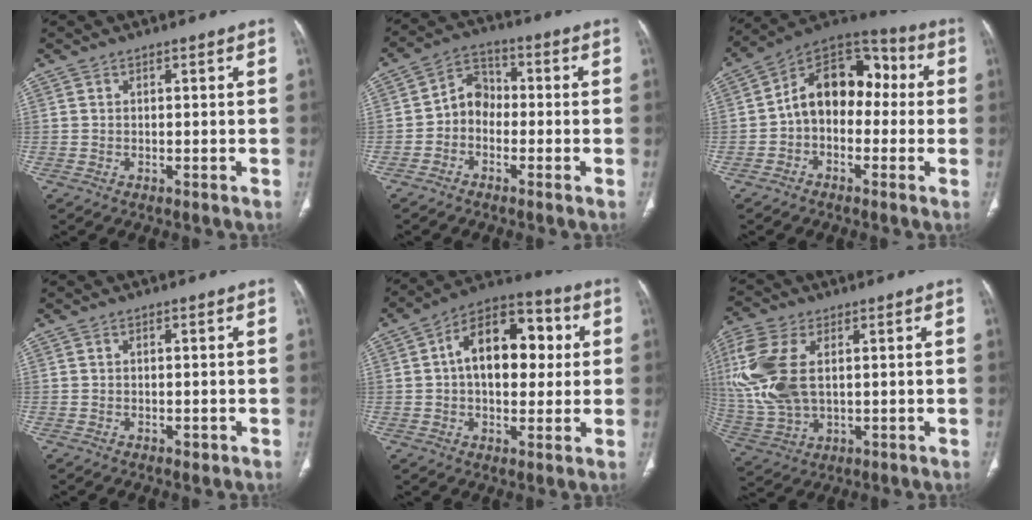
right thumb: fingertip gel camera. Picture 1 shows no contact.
{"total": 7.2, "force": [-1.9, 5.6, 4.0], "torque": [-0.046, 0.036, -0.053]}
{"total": 14.1, "force": [-0.3, 9.8, 10.2], "torque": [-0.120, 0.051, -0.024]}
{"total": 1.0, "force": [-0.3, 0.6, 0.7], "torque": [-0.008, -0.001, -0.003]}
{"total": 17.0, "force": [2.6, 10.2, 13.3], "torque": [-0.167, 0.025, 0.033]}
{"total": 16.0, "force": [2.8, 9.3, 12.8], "torque": [-0.311, -0.003, 0.063]}